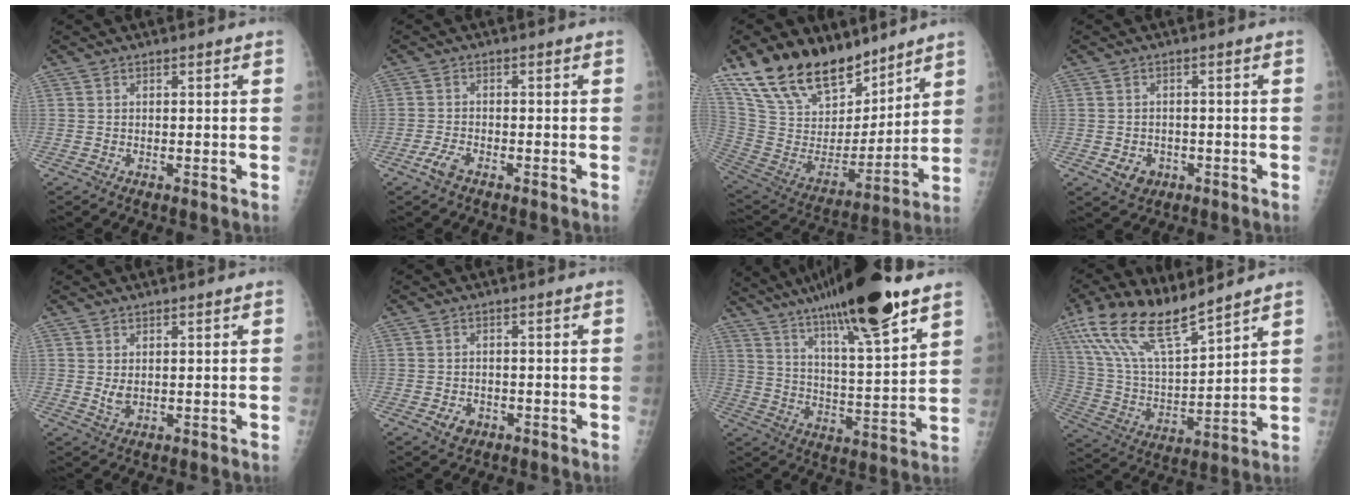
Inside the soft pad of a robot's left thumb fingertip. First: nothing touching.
{"total": 2.8, "force": [-1.8, 1.1, 1.7], "torque": [-0.044, 0.006, -0.036]}
{"total": 22.7, "force": [17.2, 10.6, 10.3], "torque": [-0.157, -0.079, 0.323]}
{"total": 3.4, "force": [-1.2, 2.8, 1.4], "torque": [-0.008, 0.004, -0.007]}
{"total": 2.2, "force": [0.7, 1.1, 1.7], "torque": [-0.027, -0.010, 0.019]}
{"total": 2.6, "force": [-1.2, 2.0, 1.1], "torque": [-0.011, 0.005, -0.012]}
{"total": 21.9, "force": [15.0, 2.4, 15.7], "torque": [-0.248, -0.052, 0.252]}
{"total": 16.9, "force": [12.5, 4.1, 10.6], "torque": [-0.195, -0.050, 0.250]}